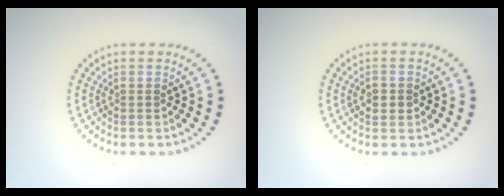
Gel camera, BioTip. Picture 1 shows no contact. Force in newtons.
{"total": 1.3, "press": 1.2, "slide": 0.2}